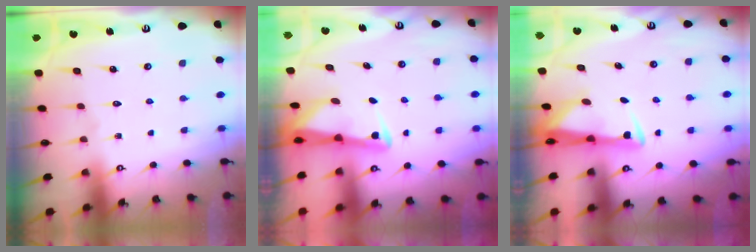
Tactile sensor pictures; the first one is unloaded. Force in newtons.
{"total": 3.0, "press": 3.0, "slide": 0.4}
{"total": 2.9, "press": 2.8, "slide": 0.9}